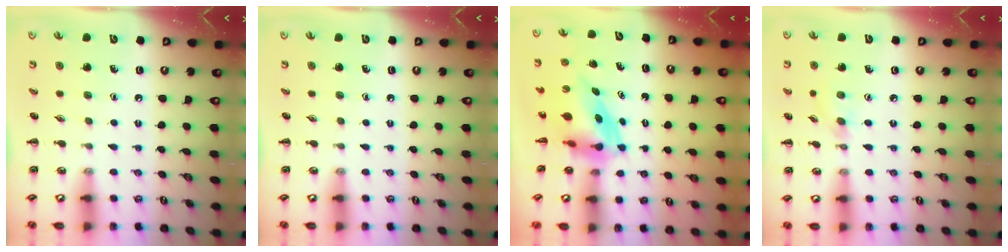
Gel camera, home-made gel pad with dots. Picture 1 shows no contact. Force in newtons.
{"total": 0.0}
{"total": 3.9, "press": 3.8, "slide": 1.0}
{"total": 4.9, "press": 4.6, "slide": 1.8}